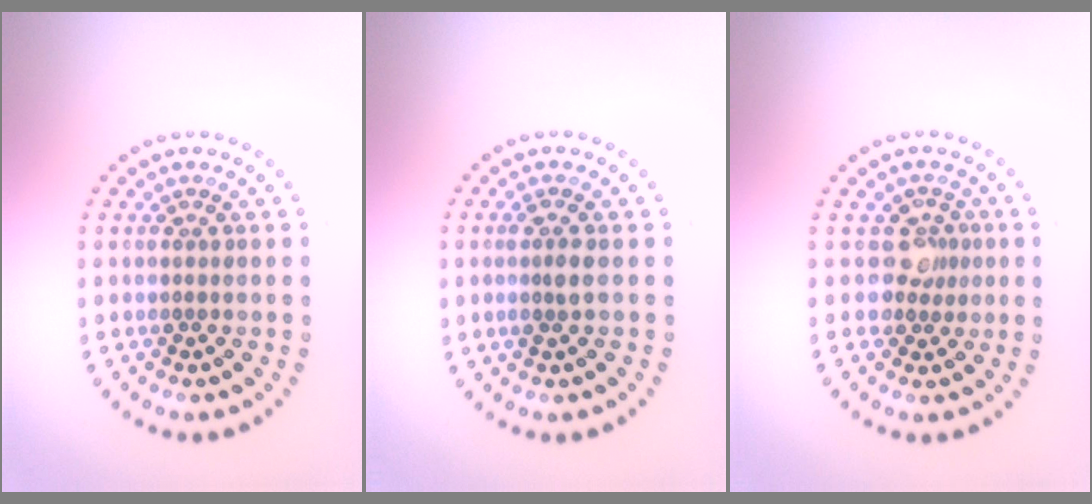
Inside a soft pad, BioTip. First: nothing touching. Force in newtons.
{"total": 1.5, "press": 1.3, "slide": 0.8}
{"total": 2.1, "press": 1.6, "slide": 1.4}